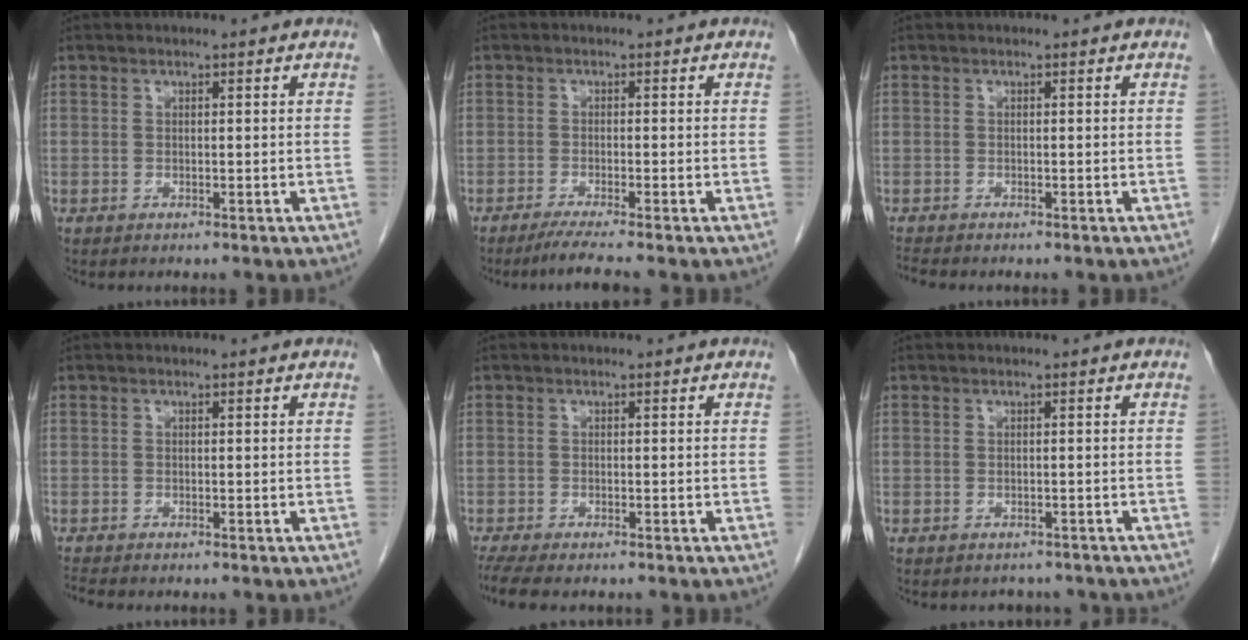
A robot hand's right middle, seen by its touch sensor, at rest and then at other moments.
{"total": 3.9, "force": [-3.1, -0.9, 2.1], "torque": [-0.039, -0.012, -0.058]}
{"total": 1.1, "force": [-1.1, -0.2, 0.1], "torque": [-0.008, -0.004, -0.021]}
{"total": 1.0, "force": [-1.0, -0.3, 0.0], "torque": [-0.007, -0.005, -0.020]}
{"total": 5.7, "force": [-4.6, 1.3, 3.0], "torque": [-0.051, -0.011, -0.074]}
{"total": 2.4, "force": [-2.1, 1.2, -0.1], "torque": [0.002, 0.002, -0.030]}